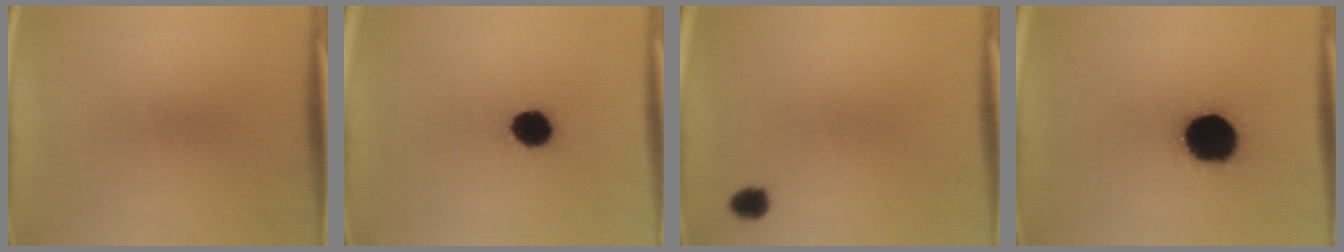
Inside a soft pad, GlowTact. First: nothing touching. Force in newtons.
{"total": 8.7}
{"total": 2.4}
{"total": 19.6}